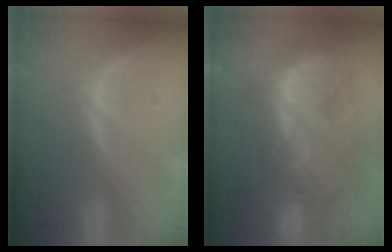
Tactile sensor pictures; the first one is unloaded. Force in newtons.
{"total": 13.7, "press": 11.7, "slide": 7.2}